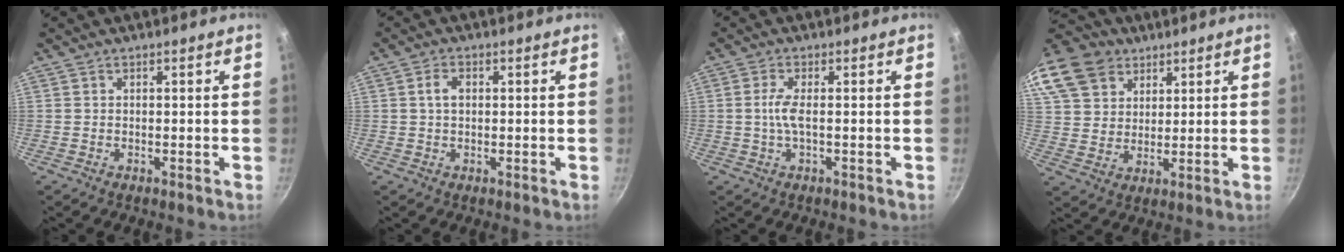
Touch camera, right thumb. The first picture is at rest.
{"total": 2.5, "force": [0.3, 1.7, 1.9], "torque": [-0.029, 0.006, 0.005]}
{"total": 3.4, "force": [-0.3, 0.8, 3.3], "torque": [-0.082, 0.004, -0.009]}
{"total": 21.3, "force": [12.3, 15.3, 8.4], "torque": [-0.206, 0.018, 0.236]}